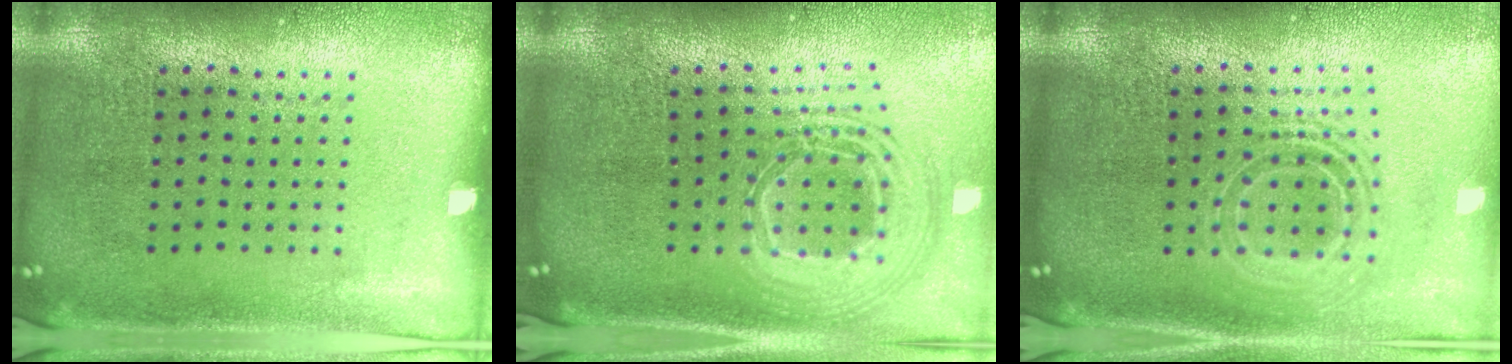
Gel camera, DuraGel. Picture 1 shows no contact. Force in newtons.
{"total": 2.6, "press": 1.9, "slide": 1.8}
{"total": 2.1, "press": 1.5, "slide": 1.4}